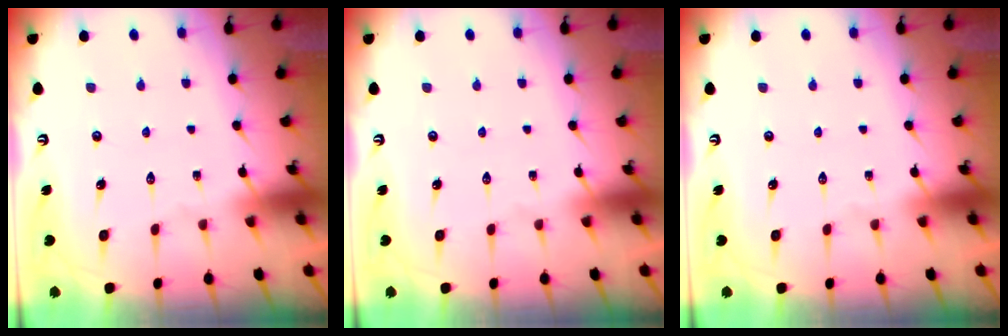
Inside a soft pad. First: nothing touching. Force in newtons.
{"total": 0.0}
{"total": 0.0}